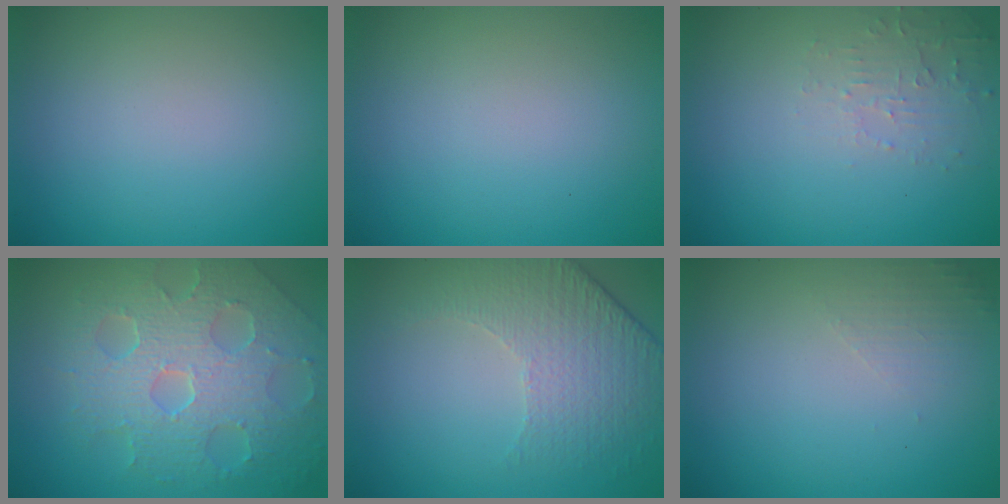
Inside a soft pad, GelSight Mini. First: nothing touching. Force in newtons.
{"total": 0.0}
{"total": 1.9, "press": 1.9, "slide": 0.3}
{"total": 8.5, "press": 5.9, "slide": 6.1}
{"total": 4.8, "press": 3.4, "slide": 3.4}
{"total": 1.3, "press": 1.2, "slide": 0.4}